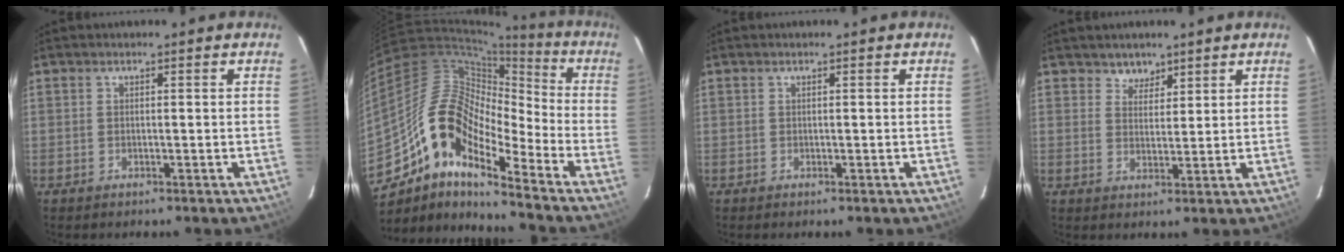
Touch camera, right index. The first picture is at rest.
{"total": 16.1, "force": [-9.7, 5.9, 11.4], "torque": [-0.187, 0.002, -0.200]}
{"total": 0.0}
{"total": 2.6, "force": [2.4, 1.0, 0.3], "torque": [0.001, 0.003, 0.044]}